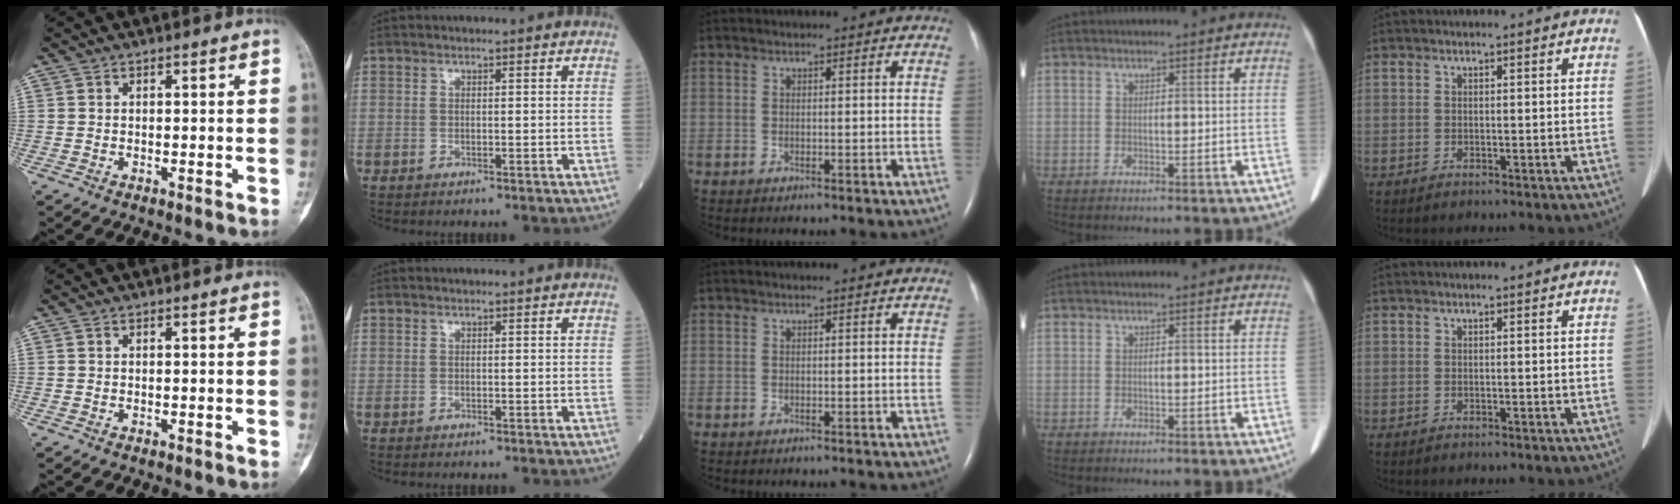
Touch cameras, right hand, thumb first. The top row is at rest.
{}